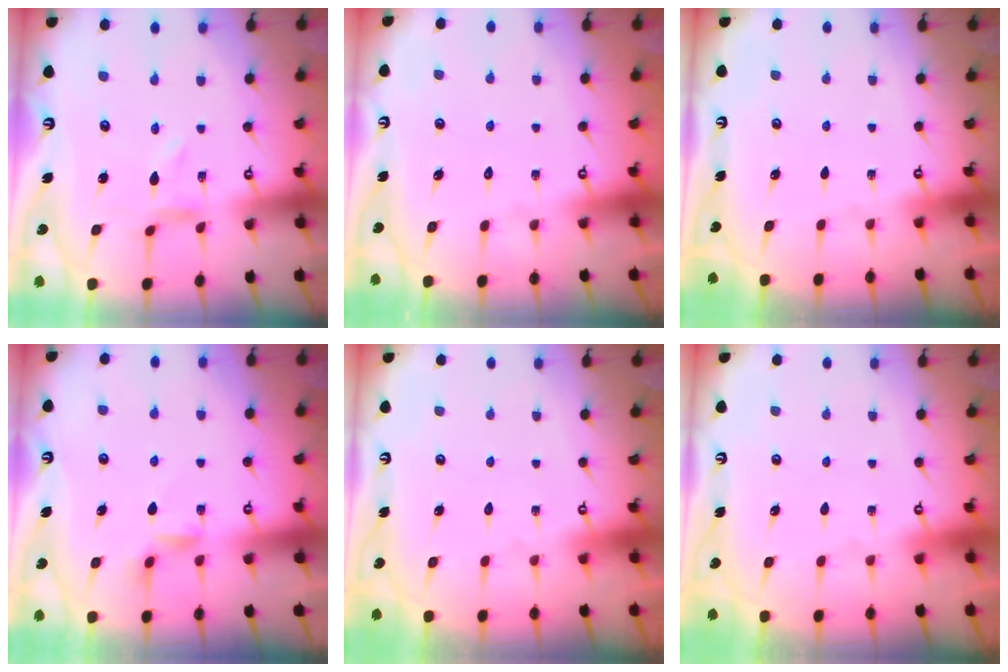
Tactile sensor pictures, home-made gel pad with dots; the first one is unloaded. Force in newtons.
{"total": 1.5, "press": 1.5, "slide": 0.1}
{"total": 0.0}
{"total": 2.4, "press": 2.4, "slide": 0.4}
{"total": 1.8, "press": 1.8, "slide": 0.1}
{"total": 1.8, "press": 1.7, "slide": 0.1}